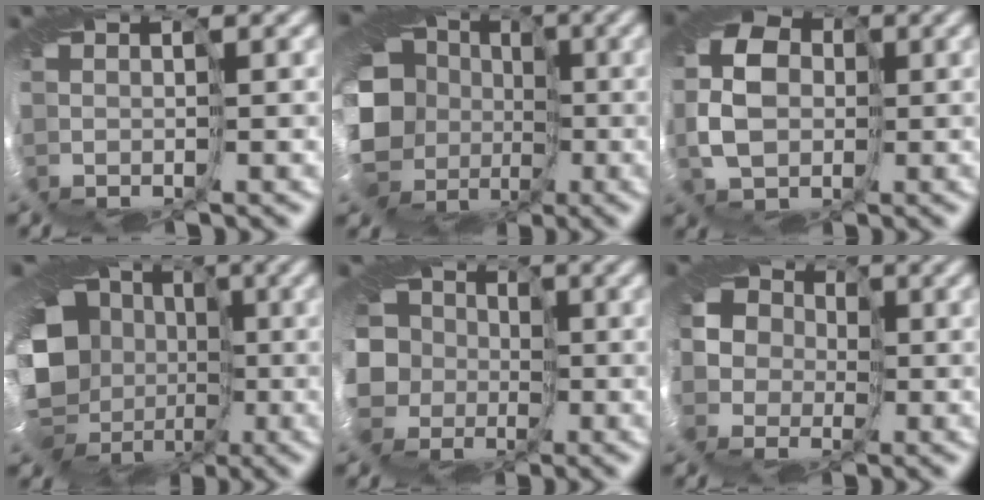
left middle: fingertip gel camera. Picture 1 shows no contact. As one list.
[{"total": 15.2, "force": [-4.5, 12.4, 7.5], "torque": [-0.141, -0.030, -0.101]}, {"total": 5.7, "force": [-1.3, 4.1, 3.8], "torque": [-0.072, -0.004, -0.046]}, {"total": 15.8, "force": [-2.9, 13.7, 7.3], "torque": [-0.153, -0.036, -0.085]}, {"total": 9.8, "force": [-2.9, 8.2, 4.4], "torque": [-0.092, -0.007, -0.098]}, {"total": 5.3, "force": [-0.1, 5.1, 1.5], "torque": [-0.019, 0.010, -0.046]}]